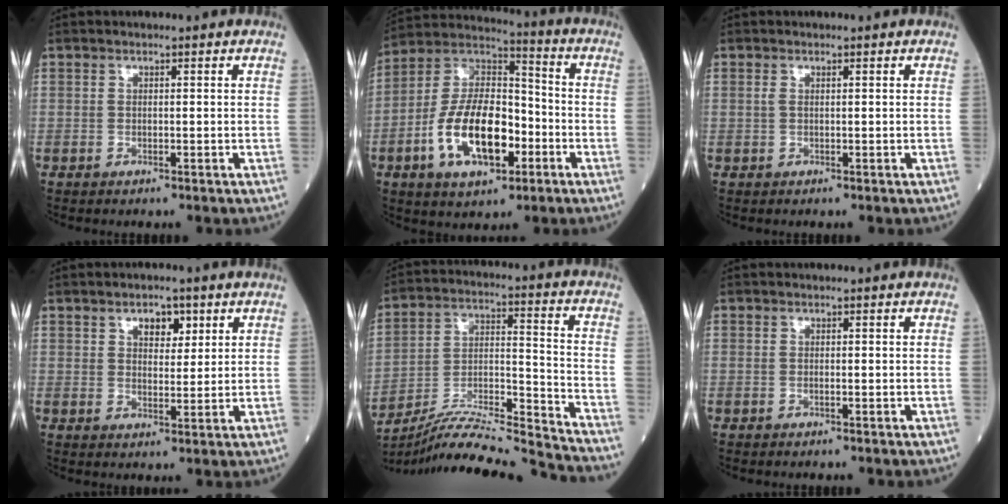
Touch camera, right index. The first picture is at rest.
{"total": 16.0, "force": [-5.1, 7.3, 13.2], "torque": [-0.262, 0.016, -0.085]}
{"total": 0.6, "force": [0.2, 0.3, 0.5], "torque": [-0.016, 0.003, 0.003]}
{"total": 4.1, "force": [2.2, 2.3, 2.7], "torque": [-0.037, 0.003, 0.034]}
{"total": 21.4, "force": [-20.4, -1.3, 6.3], "torque": [-0.131, -0.008, -0.333]}
{"total": 0.0}